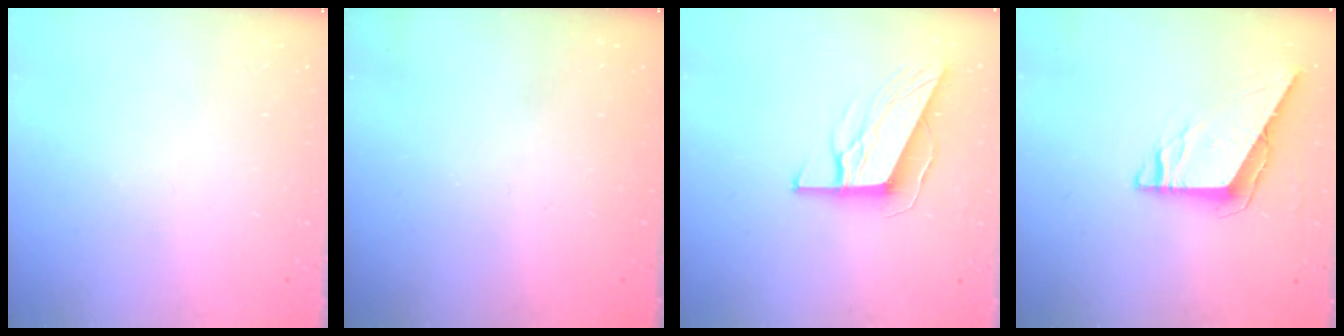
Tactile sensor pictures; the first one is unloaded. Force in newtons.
{"total": 0.0}
{"total": 9.7, "press": 9.5, "slide": 1.9}
{"total": 7.2, "press": 7.2, "slide": 0.5}